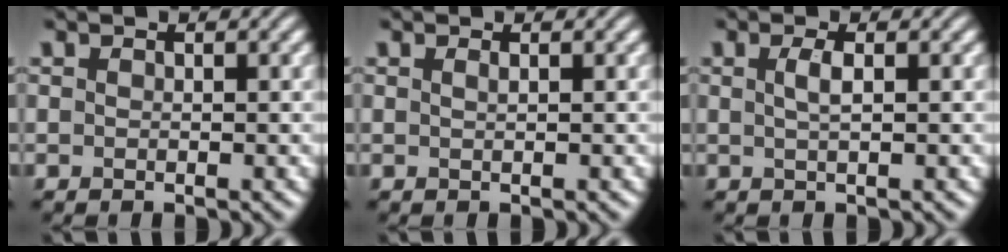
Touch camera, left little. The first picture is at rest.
{"total": 0.6, "force": [0.2, 0.2, 0.5], "torque": [-0.005, 0.002, 0.002]}
{"total": 1.5, "force": [0.3, 0.4, 1.4], "torque": [-0.027, 0.004, 0.004]}